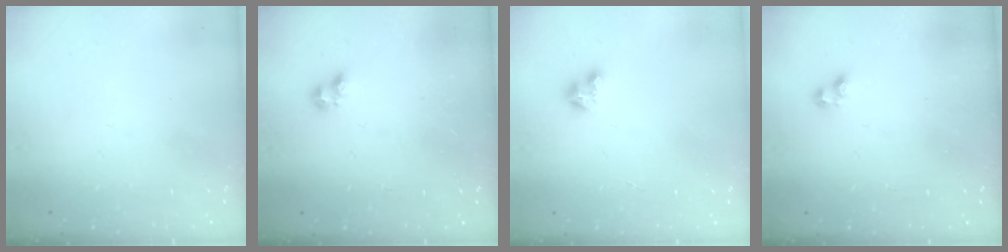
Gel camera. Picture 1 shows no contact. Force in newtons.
{"total": 2.8, "press": 2.7, "slide": 0.5}
{"total": 2.8, "press": 2.8, "slide": 0.2}
{"total": 1.9, "press": 1.9, "slide": 0.3}